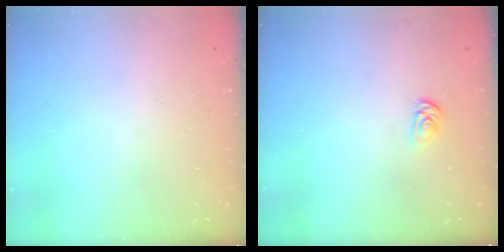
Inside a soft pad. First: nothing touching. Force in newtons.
{"total": 2.1, "press": 2.1, "slide": 0.2}